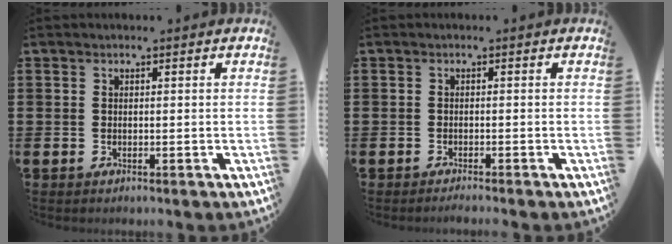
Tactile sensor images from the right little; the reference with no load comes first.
{"total": 0.5, "force": [-0.4, -0.1, 0.3], "torque": [-0.007, -0.003, -0.009]}